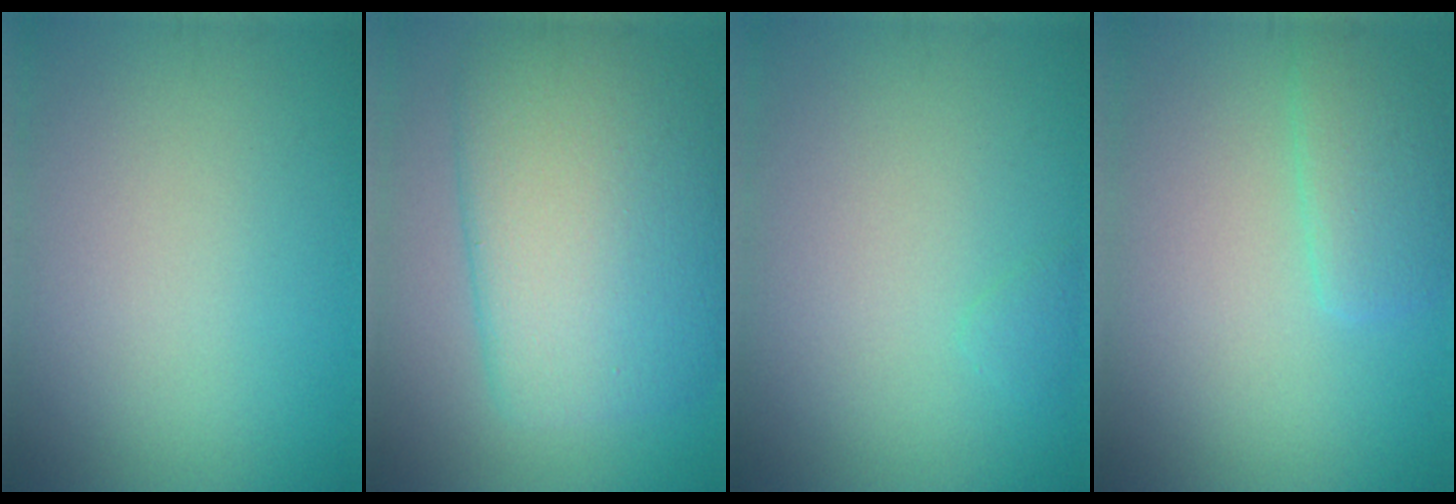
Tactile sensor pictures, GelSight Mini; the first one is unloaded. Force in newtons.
{"total": 10.3, "press": 10.3, "slide": 0.3}
{"total": 0.6, "press": 0.6, "slide": 0.0}
{"total": 2.7, "press": 2.7, "slide": 0.0}